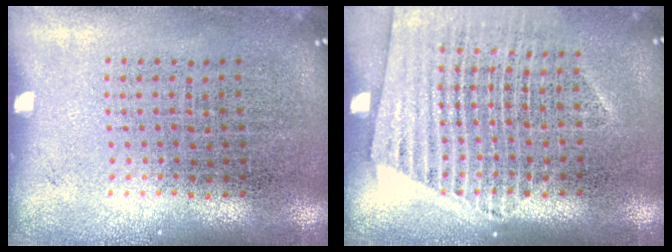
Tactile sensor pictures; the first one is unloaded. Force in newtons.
{"total": 1.5, "press": 1.5, "slide": 0.4}